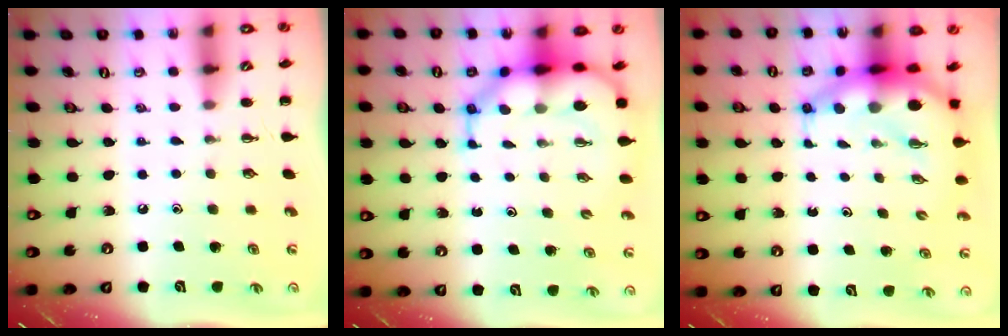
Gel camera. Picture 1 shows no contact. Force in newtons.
{"total": 10.8, "press": 10.3, "slide": 2.9}
{"total": 8.1, "press": 7.8, "slide": 2.1}